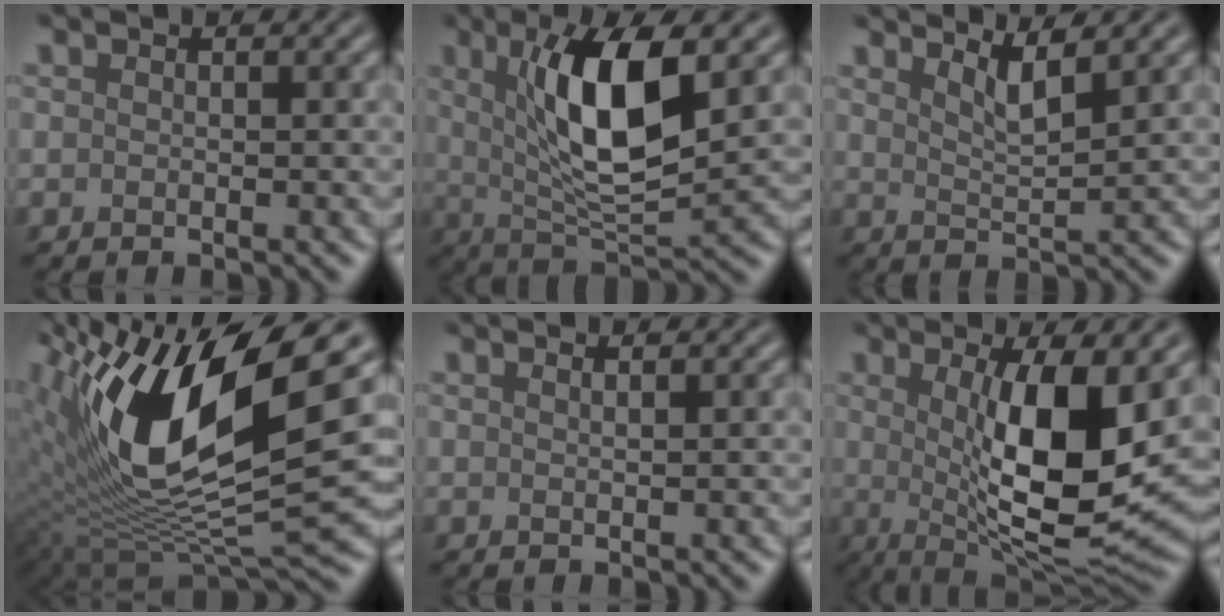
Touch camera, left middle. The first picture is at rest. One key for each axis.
{"total": 9.2, "fx": 2.4, "fy": 2.7, "fz": 8.4, "tx": -0.142, "ty": -0.008, "tz": 0.044}
{"total": 3.0, "fx": 2.1, "fy": 0.5, "fz": 2.0, "tx": -0.027, "ty": -0.002, "tz": 0.037}
{"total": 15.4, "fx": 4.5, "fy": 5.4, "fz": 13.6, "tx": -0.260, "ty": -0.006, "tz": 0.074}
{"total": 1.1, "fx": 0.6, "fy": 0.4, "fz": 0.8, "tx": -0.005, "ty": 0.001, "tz": 0.003}
{"total": 11.6, "fx": 1.1, "fy": 3.5, "fz": 11.0, "tx": -0.161, "ty": -0.012, "tz": 0.023}